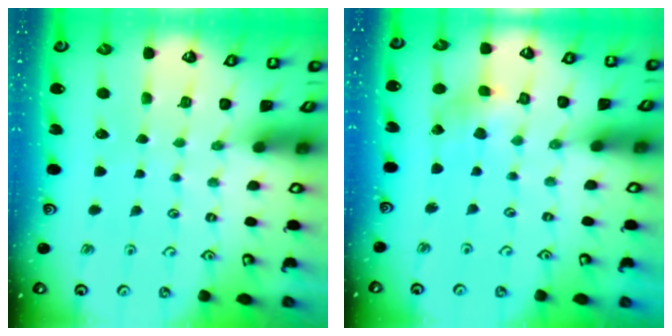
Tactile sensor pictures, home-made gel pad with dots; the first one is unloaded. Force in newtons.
{"total": 3.0, "press": 2.9, "slide": 0.5}